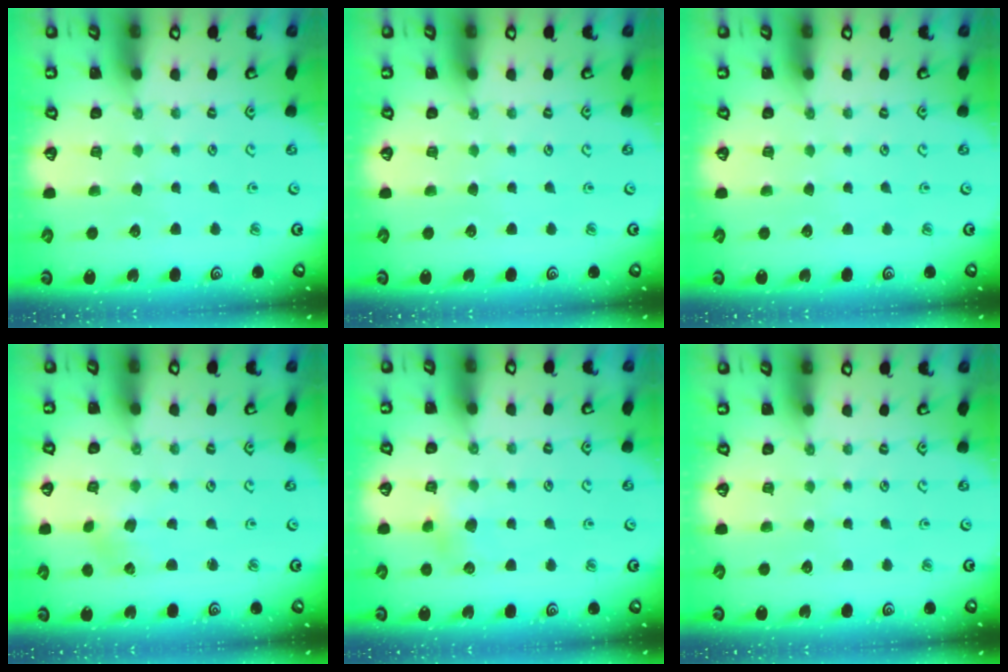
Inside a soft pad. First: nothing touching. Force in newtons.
{"total": 0.0}
{"total": 0.0}
{"total": 2.6, "press": 2.6, "slide": 0.2}
{"total": 4.0, "press": 4.0, "slide": 0.4}
{"total": 0.0}